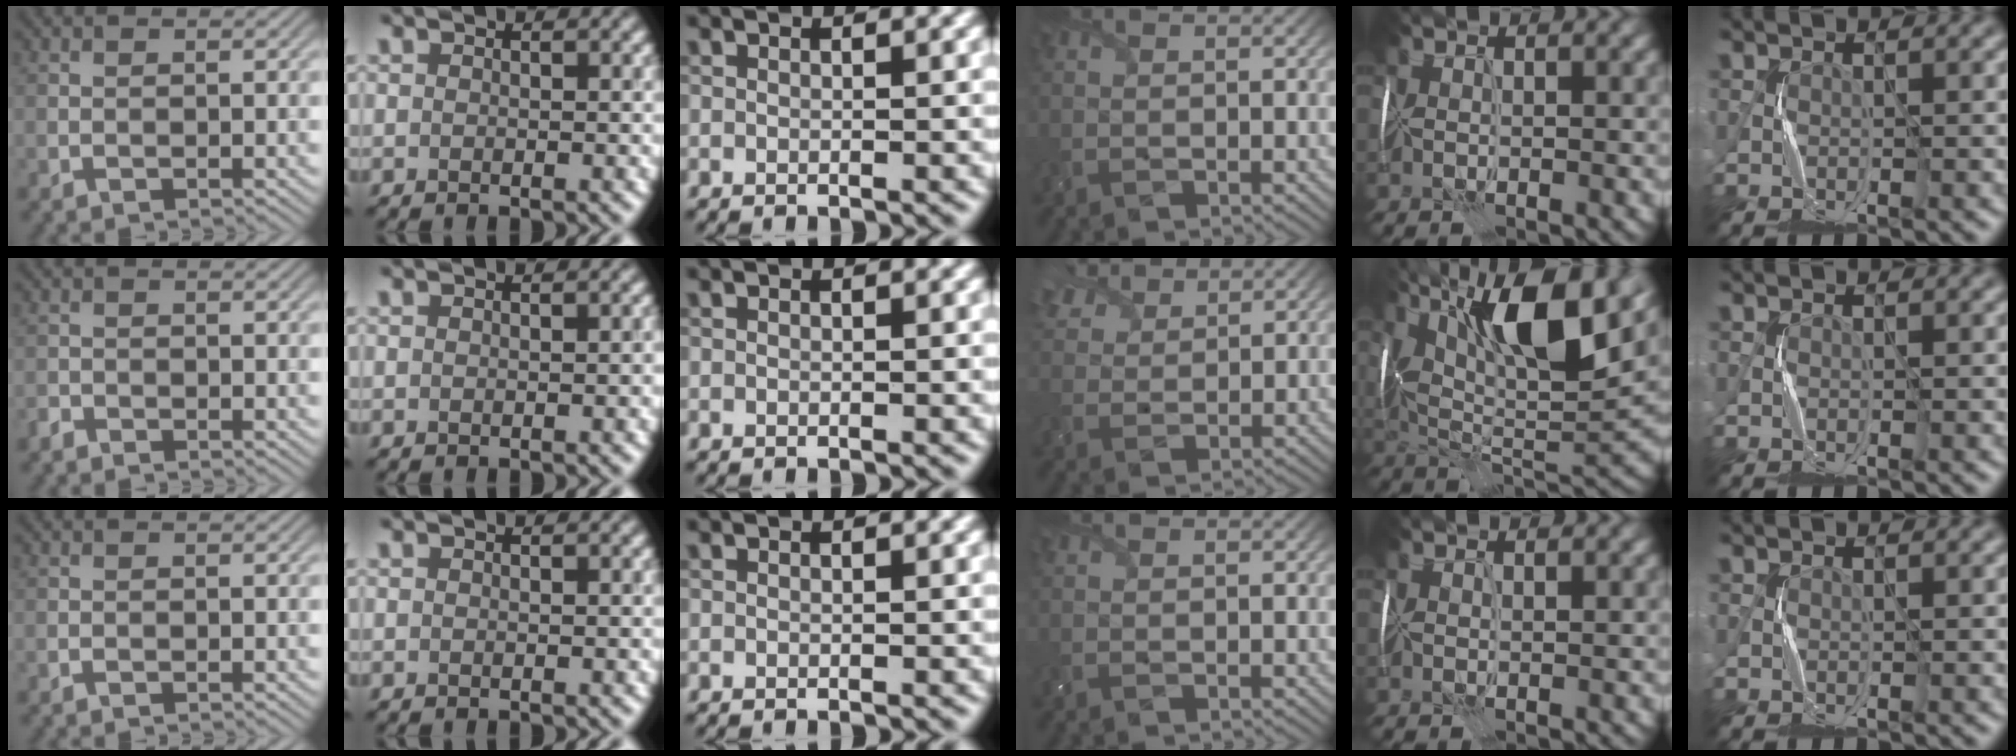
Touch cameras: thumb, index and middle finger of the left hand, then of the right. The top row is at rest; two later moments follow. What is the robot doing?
{"motion": "fold", "object": "tissue"}